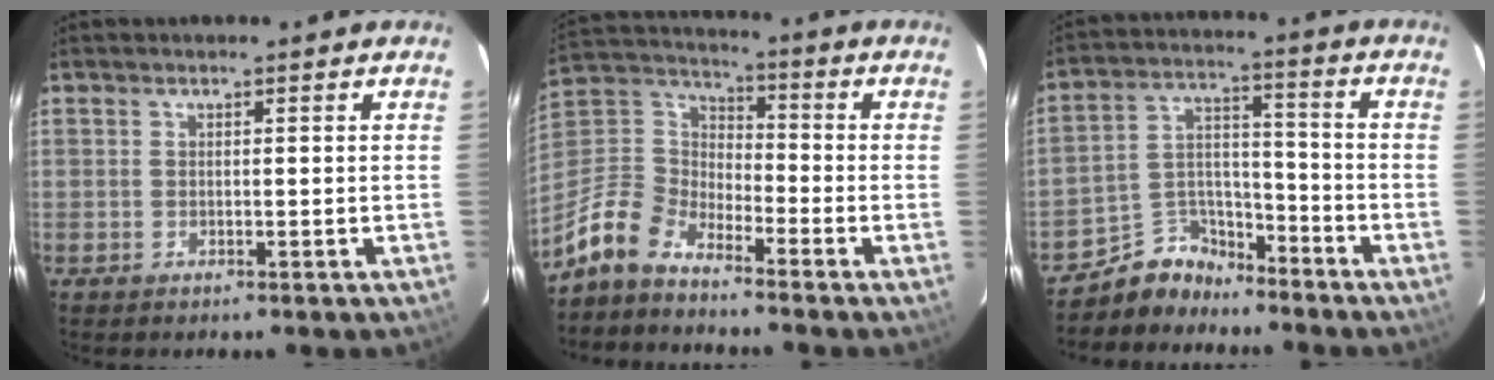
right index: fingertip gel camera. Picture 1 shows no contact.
{"total": 10.0, "force": [-7.8, 4.8, 4.1], "torque": [-0.102, 0.023, -0.171]}
{"total": 8.1, "force": [-7.0, 4.1, 0.7], "torque": [-0.018, 0.047, -0.130]}